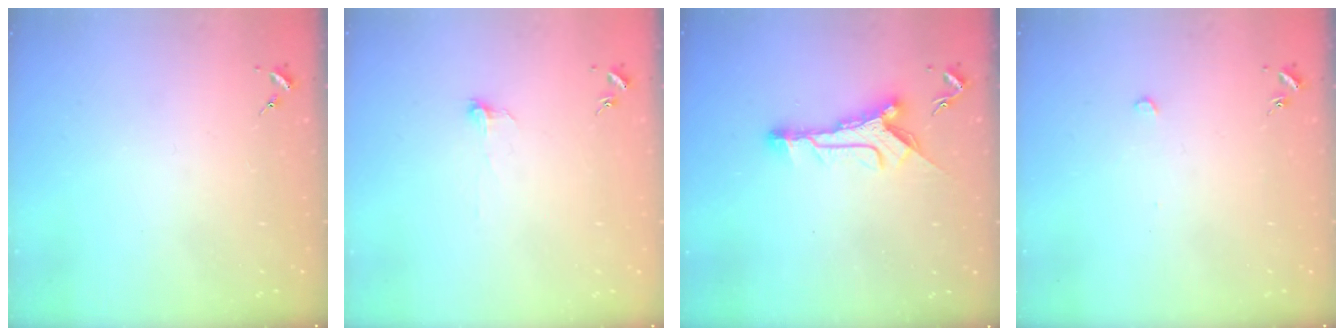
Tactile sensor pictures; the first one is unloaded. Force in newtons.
{"total": 3.3, "press": 3.3, "slide": 0.3}
{"total": 10.7, "press": 10.7, "slide": 0.4}
{"total": 2.7, "press": 2.6, "slide": 0.3}